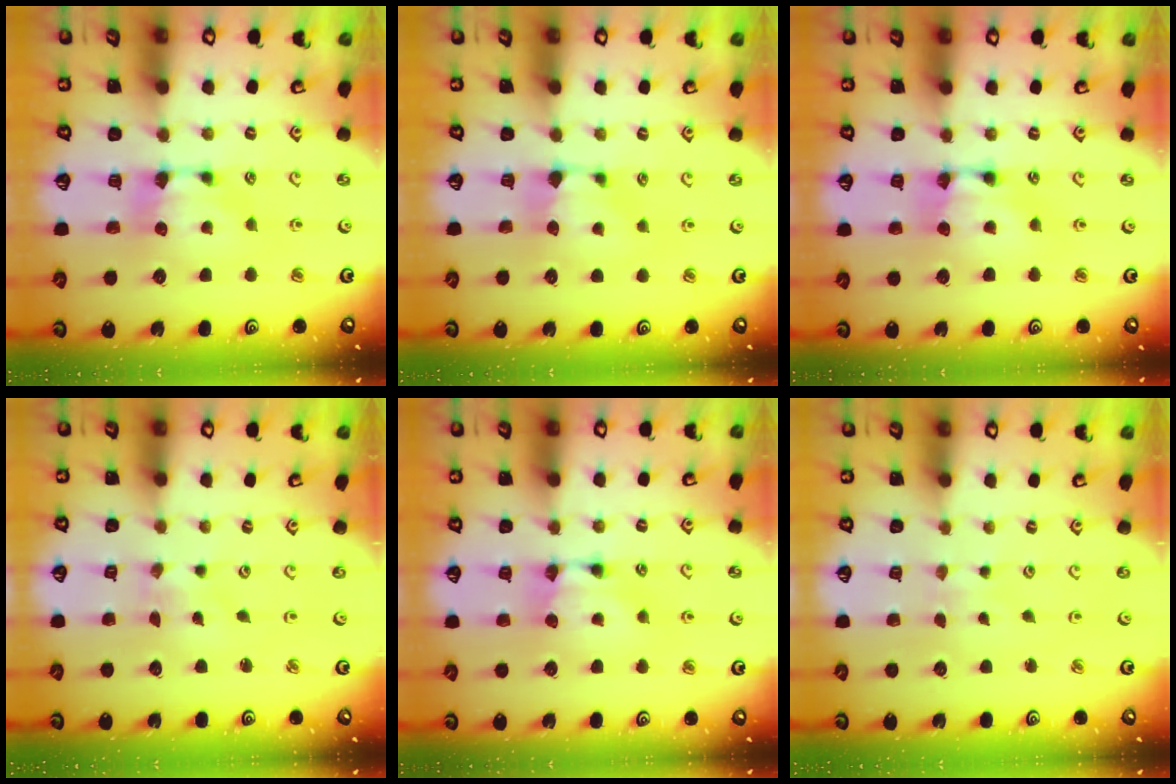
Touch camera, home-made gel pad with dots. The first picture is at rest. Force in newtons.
{"total": 0.9, "press": 0.6, "slide": 0.6}
{"total": 1.9, "press": 1.9, "slide": 0.1}
{"total": 4.8, "press": 4.7, "slide": 0.8}
{"total": 1.7, "press": 1.7, "slide": 0.1}
{"total": 4.9, "press": 4.9, "slide": 0.1}